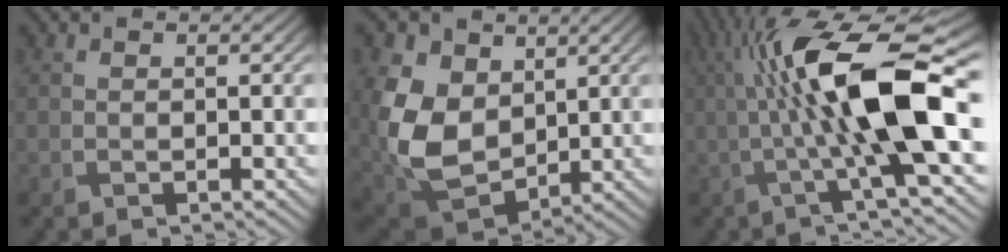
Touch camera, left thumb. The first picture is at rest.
{"total": 13.6, "force": [2.0, 9.8, 9.2], "torque": [-0.252, -0.016, 0.043]}
{"total": 14.8, "force": [0.2, 3.2, 14.5], "torque": [-0.243, 0.021, -0.001]}